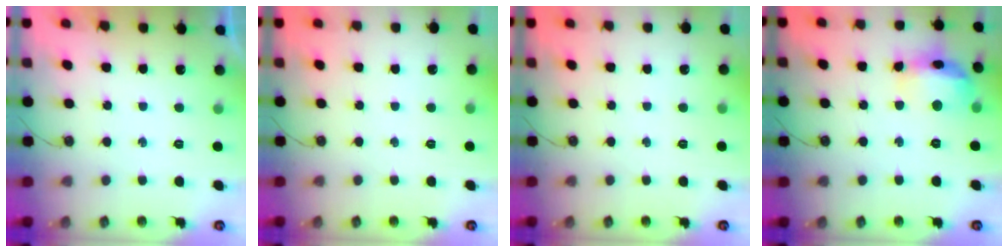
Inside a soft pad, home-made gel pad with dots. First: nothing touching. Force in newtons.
{"total": 0.0}
{"total": 0.0}
{"total": 14.5, "press": 14.5, "slide": 0.9}